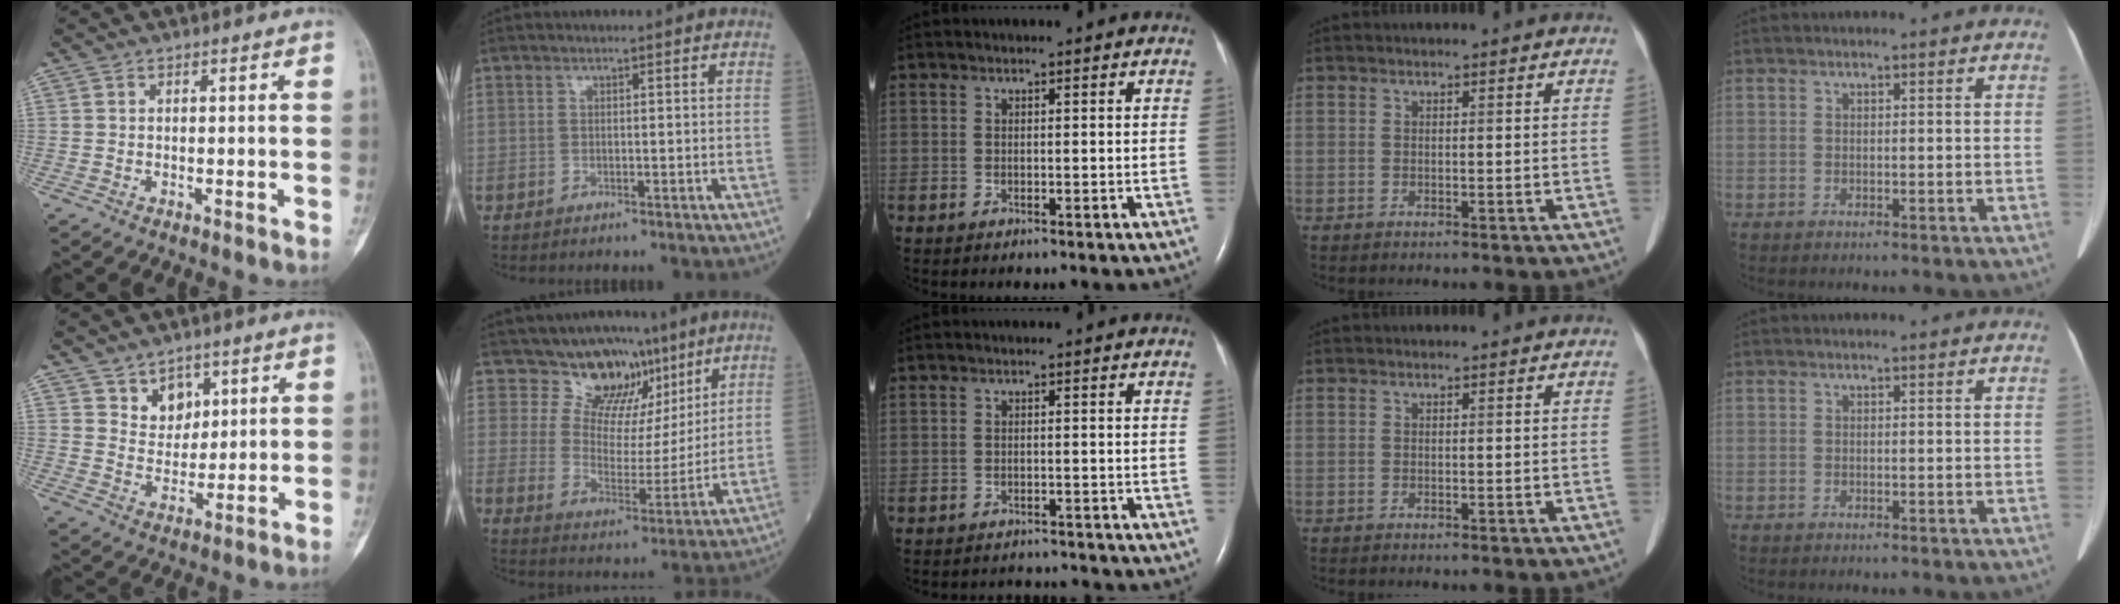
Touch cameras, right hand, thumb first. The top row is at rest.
{"thumb": {"total": 6.2, "force": [3.5, 4.7, 2.0], "torque": [-0.001, -0.024, 0.066]}, "index": {"total": 9.9, "force": [7.2, 5.8, 3.5], "torque": [-0.048, -0.001, 0.124]}, "middle": {"total": 4.0, "force": [-3.9, 0.4, -0.6], "torque": [0.007, -0.001, -0.053]}}